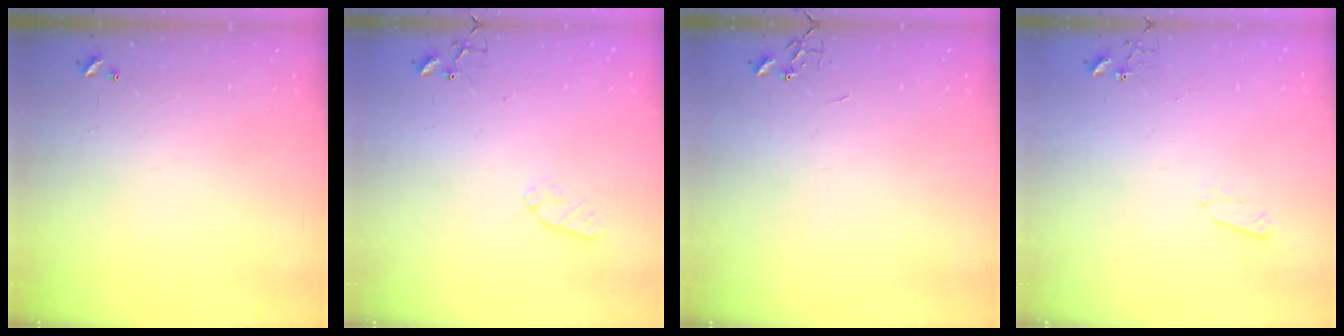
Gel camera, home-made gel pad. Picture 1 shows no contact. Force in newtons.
{"total": 7.6, "press": 7.6, "slide": 0.6}
{"total": 0.0}
{"total": 3.4, "press": 3.4, "slide": 0.5}